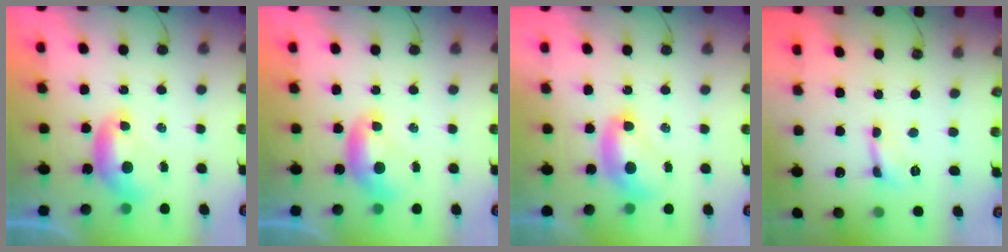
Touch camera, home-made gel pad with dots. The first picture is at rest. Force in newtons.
{"total": 0.0}
{"total": 2.1, "press": 2.1, "slide": 0.2}
{"total": 0.6, "press": 0.6, "slide": 0.2}